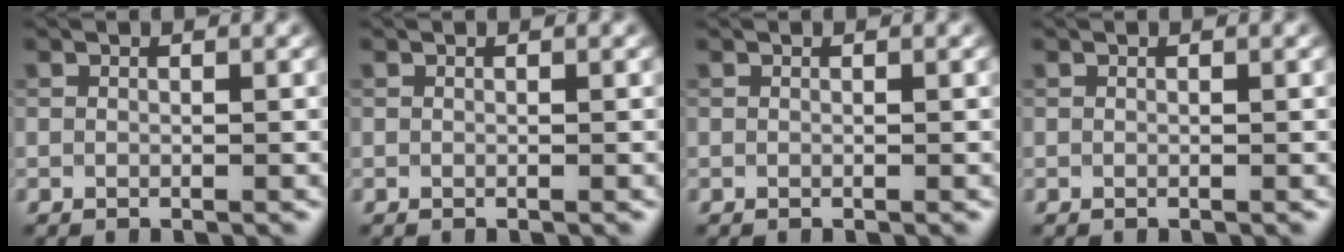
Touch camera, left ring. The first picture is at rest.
{"total": 0.0}
{"total": 0.0}
{"total": 0.0}